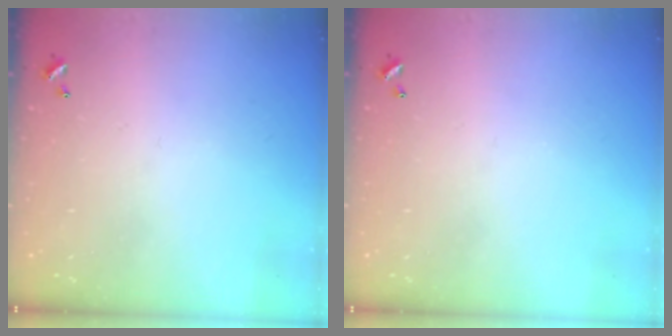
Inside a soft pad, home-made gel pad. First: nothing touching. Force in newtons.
{"total": 0.0}